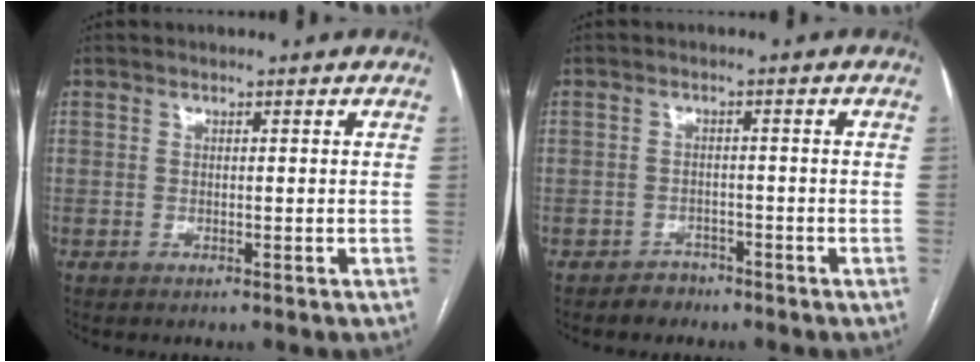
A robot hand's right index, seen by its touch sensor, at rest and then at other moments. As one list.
[{"total": 2.3, "force": [-1.7, 1.5, -0.3], "torque": [0.003, 0.007, -0.031]}]